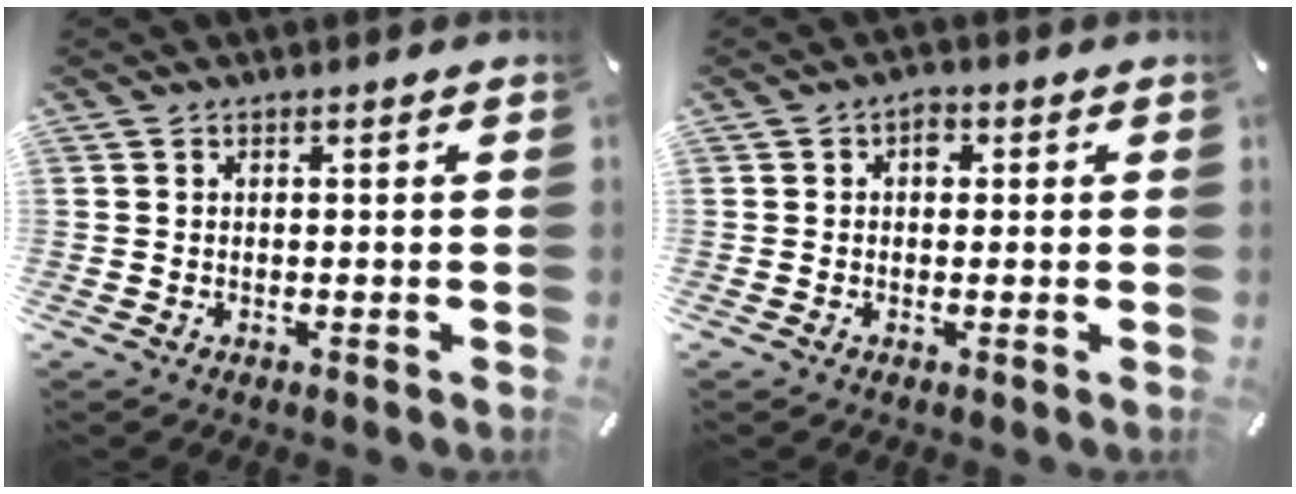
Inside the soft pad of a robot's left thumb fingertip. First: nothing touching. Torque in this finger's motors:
{"motor_torque": [-0.08, -0.04, 0.33, -0.03, 0.11]}